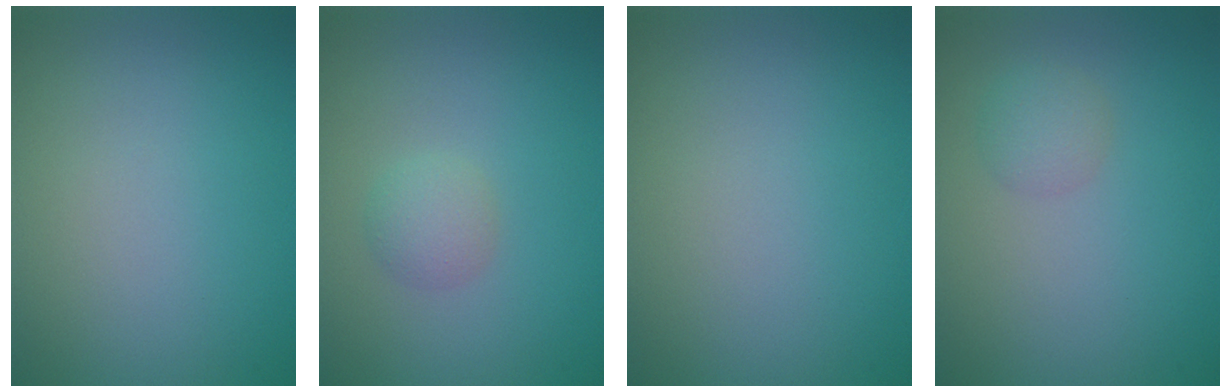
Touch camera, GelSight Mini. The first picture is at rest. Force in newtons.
{"total": 1.7, "press": 1.7, "slide": 0.1}
{"total": 0.0}
{"total": 1.5, "press": 1.5, "slide": 0.0}